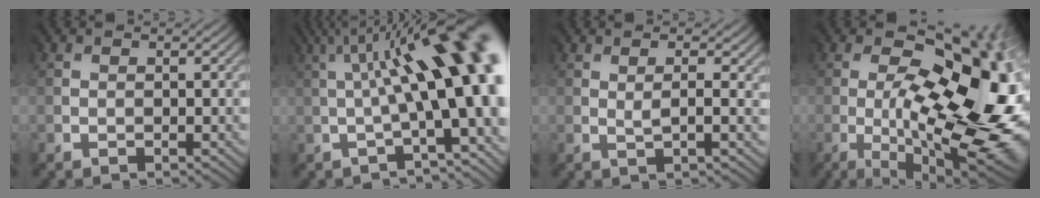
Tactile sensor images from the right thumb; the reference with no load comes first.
{"total": 15.4, "force": [0.8, 4.4, 14.8], "torque": [-0.192, 0.031, 0.024]}
{"total": 3.0, "force": [0.6, 0.7, 2.9], "torque": [-0.048, 0.002, 0.015]}
{"total": 21.2, "force": [-3.5, 8.4, 19.2], "torque": [-0.245, -0.008, -0.060]}